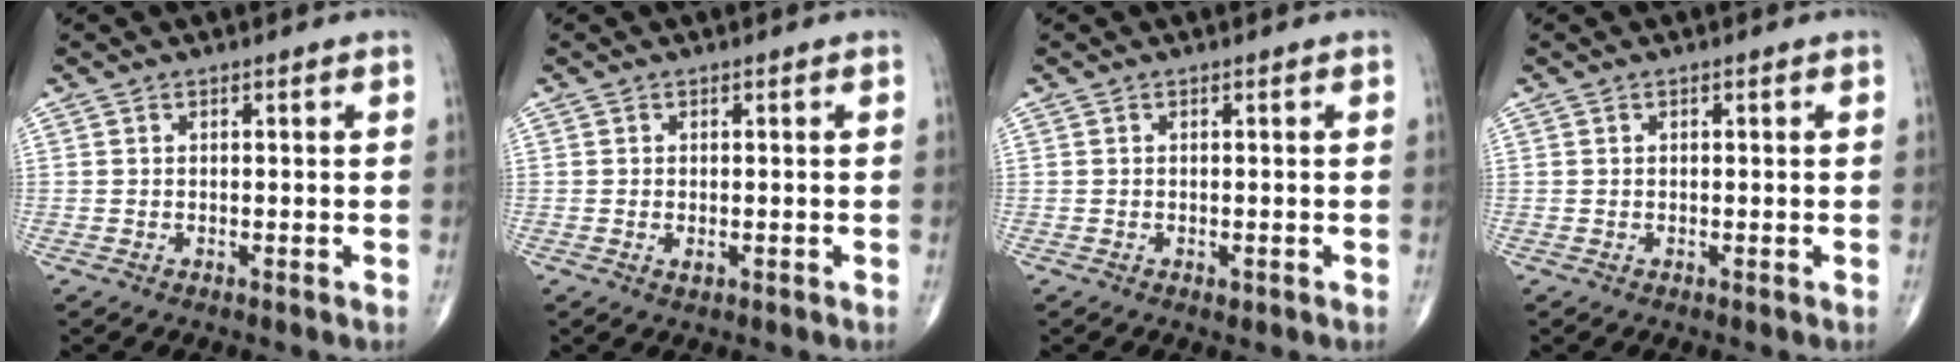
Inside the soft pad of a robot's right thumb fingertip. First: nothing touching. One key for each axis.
{"total": 1.0, "fx": -0.2, "fy": 0.5, "fz": 0.8, "tx": -0.012, "ty": -0.002, "tz": -0.002}
{"total": 0.6, "fx": -0.2, "fy": 0.4, "fz": 0.4, "tx": -0.003, "ty": -0.001, "tz": -0.002}
{"total": 0.0}